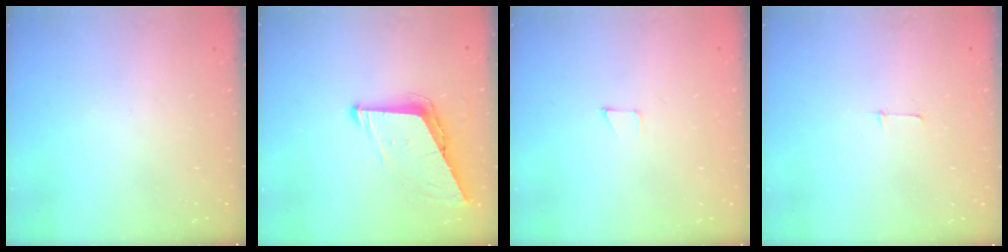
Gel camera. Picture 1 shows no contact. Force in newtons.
{"total": 7.7, "press": 7.7, "slide": 0.3}
{"total": 2.6, "press": 2.6, "slide": 0.2}
{"total": 3.7, "press": 3.7, "slide": 0.3}